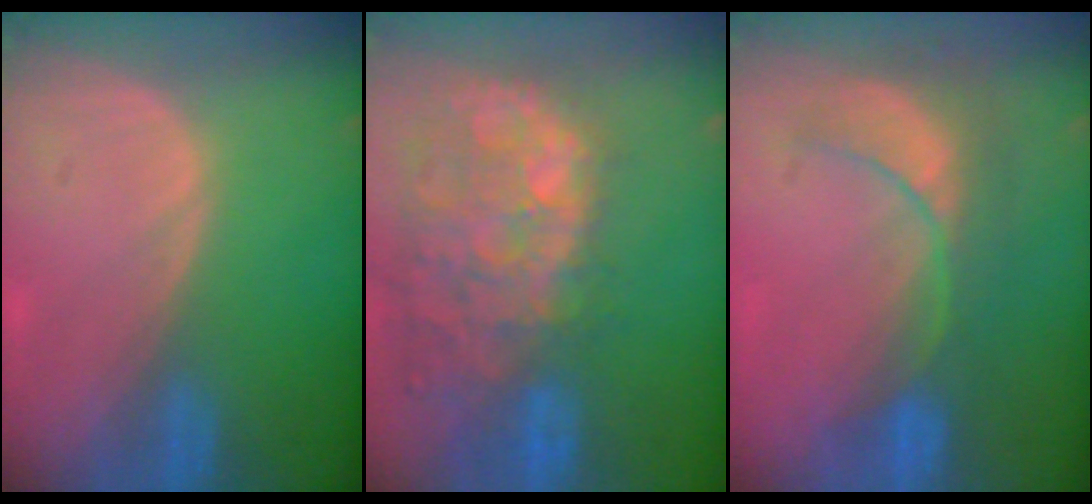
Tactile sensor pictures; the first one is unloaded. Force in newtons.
{"total": 14.4, "press": 11.7, "slide": 8.4}
{"total": 7.9, "press": 7.3, "slide": 3.0}